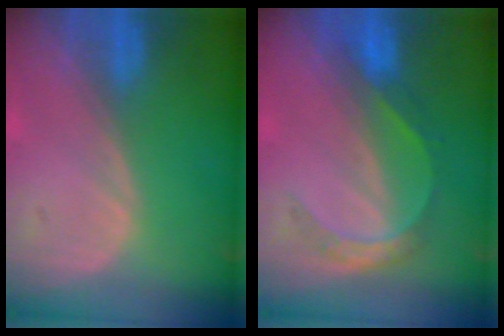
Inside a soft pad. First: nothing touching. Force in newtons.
{"total": 4.5, "press": 4.5, "slide": 0.2}